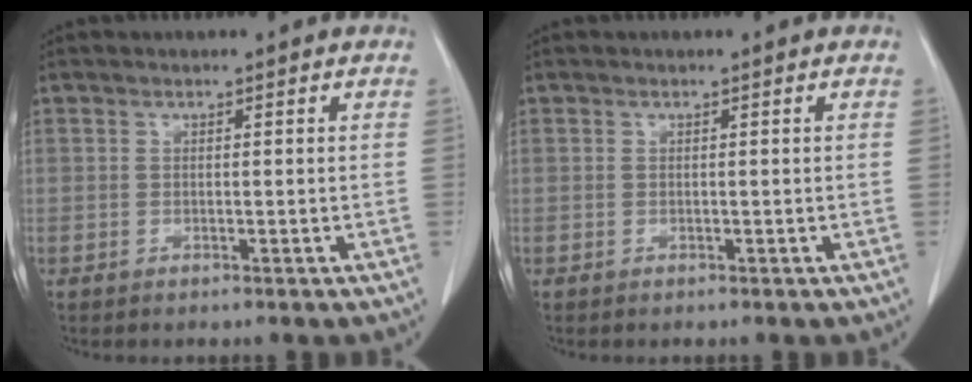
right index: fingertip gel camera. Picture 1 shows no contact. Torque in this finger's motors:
{"motor_torque": [0.07, -0.01, -0.03, 0.00]}